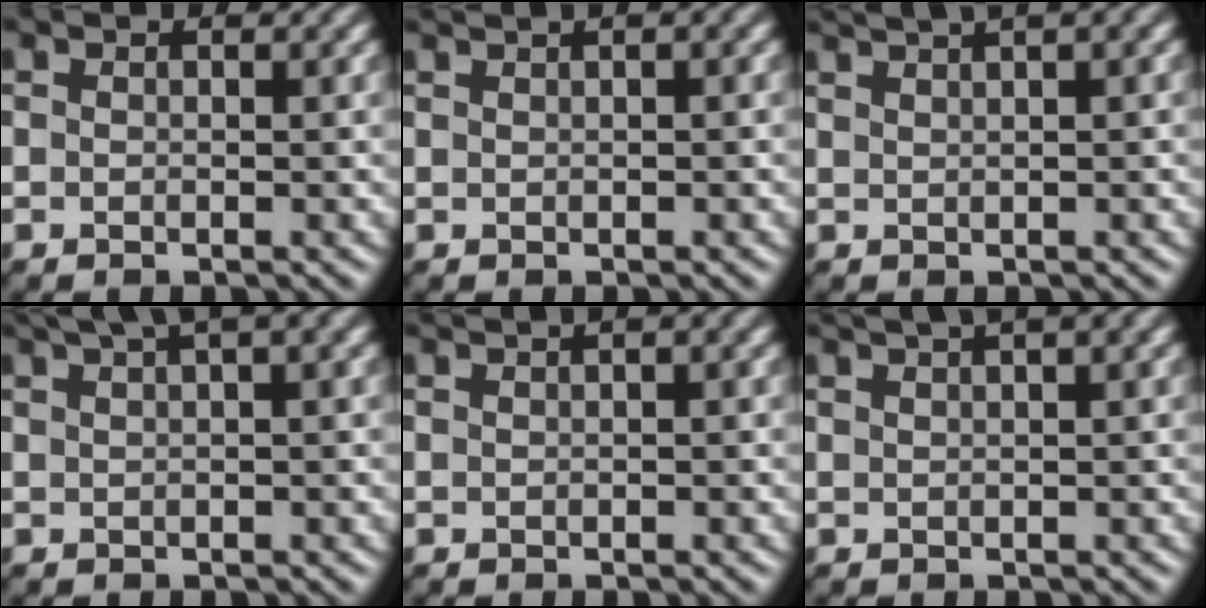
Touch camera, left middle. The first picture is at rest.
{"total": 2.8, "force": [1.8, 1.0, 1.9], "torque": [-0.032, 0.016, 0.023]}
{"total": 4.2, "force": [3.1, 1.0, 2.5], "torque": [-0.044, 0.025, 0.039]}
{"total": 4.1, "force": [3.0, 0.6, 2.8], "torque": [-0.049, 0.018, 0.049]}
{"total": 3.4, "force": [2.1, 1.2, 2.4], "torque": [-0.037, 0.019, 0.026]}
{"total": 4.5, "force": [3.2, 1.2, 3.0], "torque": [-0.047, 0.025, 0.039]}